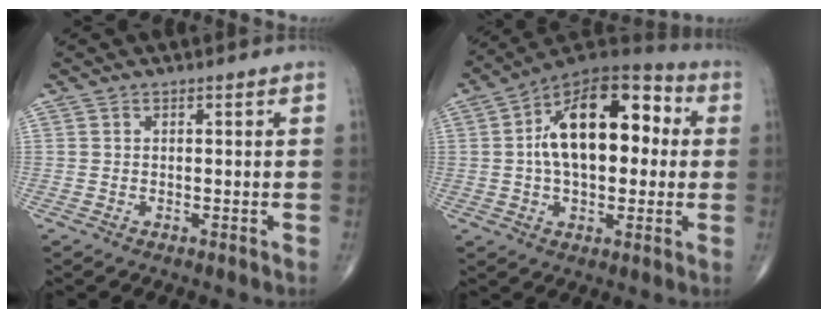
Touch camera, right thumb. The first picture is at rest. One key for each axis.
{"total": 20.2, "fx": 2.5, "fy": 11.3, "fz": 16.6, "tx": -0.238, "ty": 0.033, "tz": 0.029}